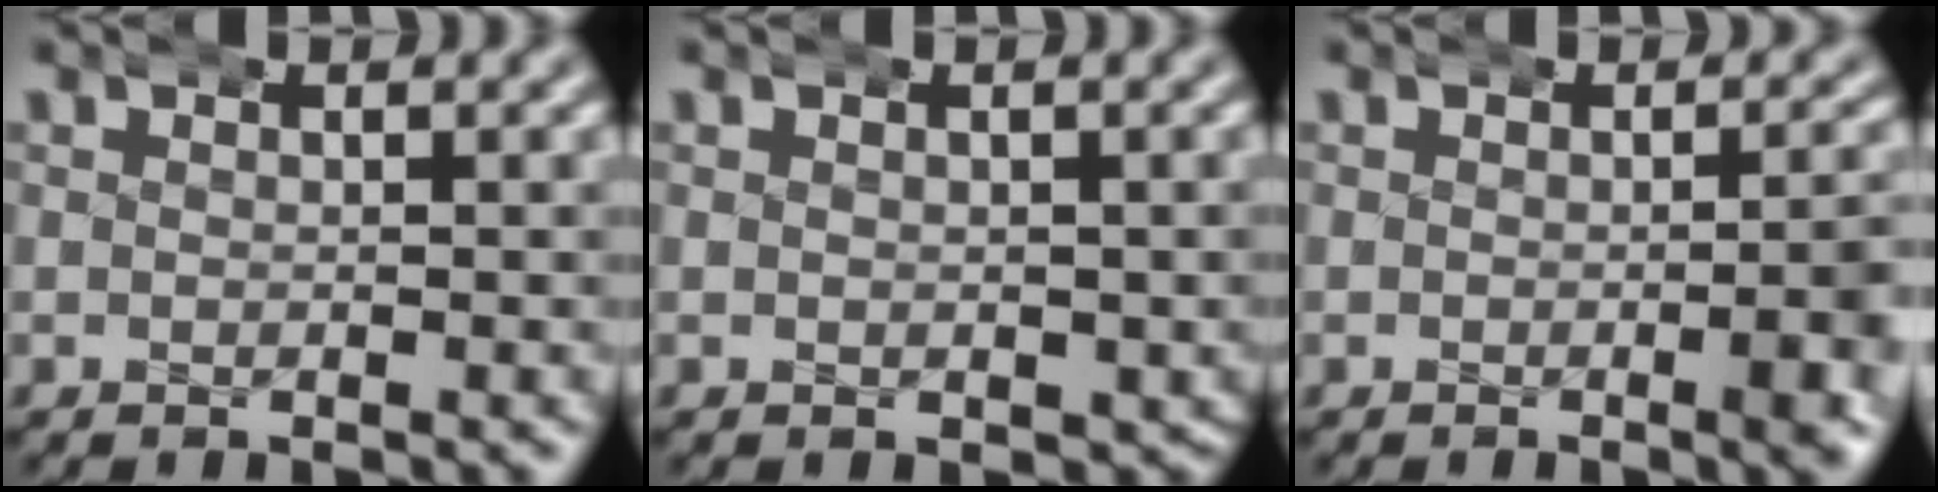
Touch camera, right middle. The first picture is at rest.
{"total": 1.3, "force": [-0.4, 1.0, 0.7], "torque": [0.000, -0.007, -0.001]}
{"total": 3.3, "force": [-0.4, 0.9, 3.2], "torque": [-0.041, 0.004, -0.008]}